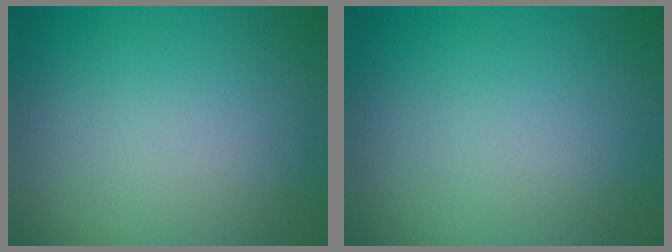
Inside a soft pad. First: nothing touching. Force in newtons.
{"total": 0.0}